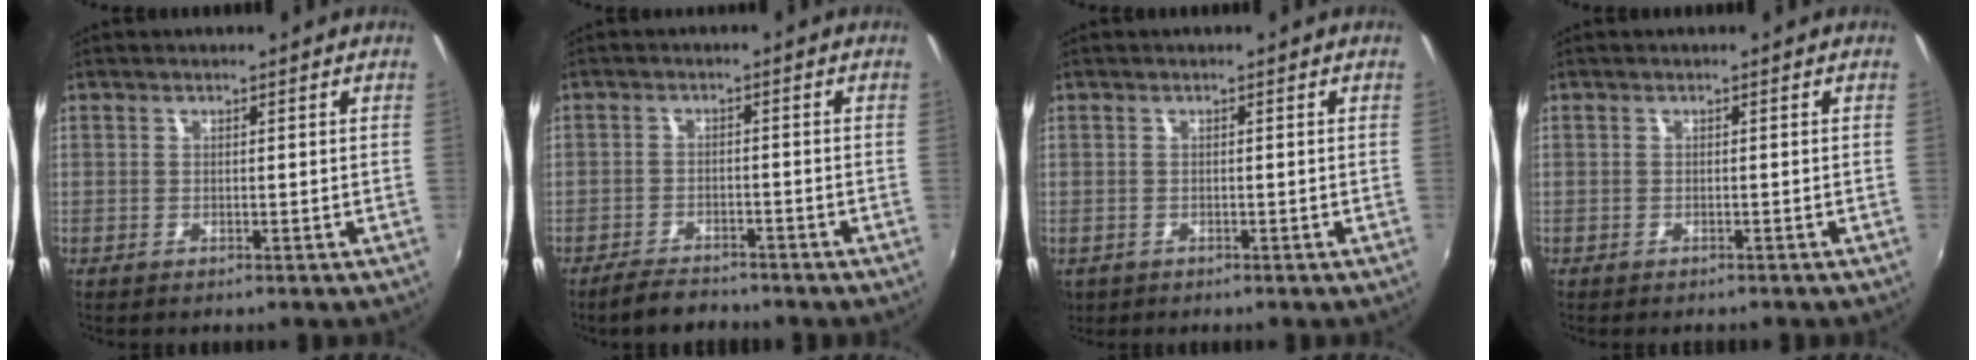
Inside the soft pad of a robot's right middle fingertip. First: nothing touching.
{"total": 5.0, "force": [-4.5, 1.5, 1.6], "torque": [-0.052, 0.000, -0.074]}
{"total": 2.9, "force": [-1.2, 2.3, 1.3], "torque": [-0.029, -0.009, -0.016]}
{"total": 1.1, "force": [-1.0, 0.5, 0.2], "torque": [-0.009, -0.004, -0.014]}